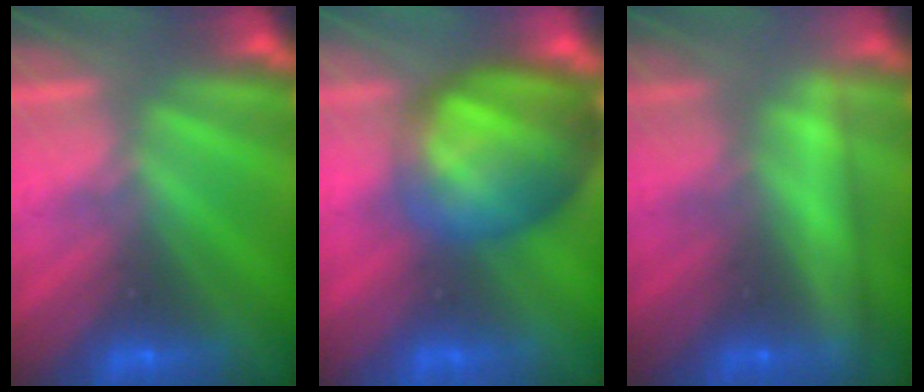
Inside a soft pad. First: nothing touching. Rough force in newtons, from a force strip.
{"total": 7.5}
{"total": 2.4}